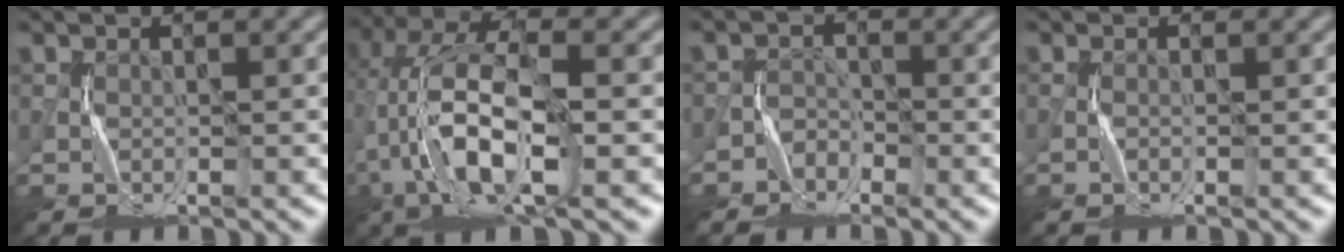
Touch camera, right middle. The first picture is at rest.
{"total": 10.3, "force": [-1.8, 3.9, 9.4], "torque": [-0.193, 0.020, -0.046]}
{"total": 1.7, "force": [-1.2, 1.1, 0.2], "torque": [0.004, 0.011, -0.025]}
{"total": 0.7, "force": [-0.3, 0.1, 0.6], "torque": [-0.016, 0.001, -0.007]}